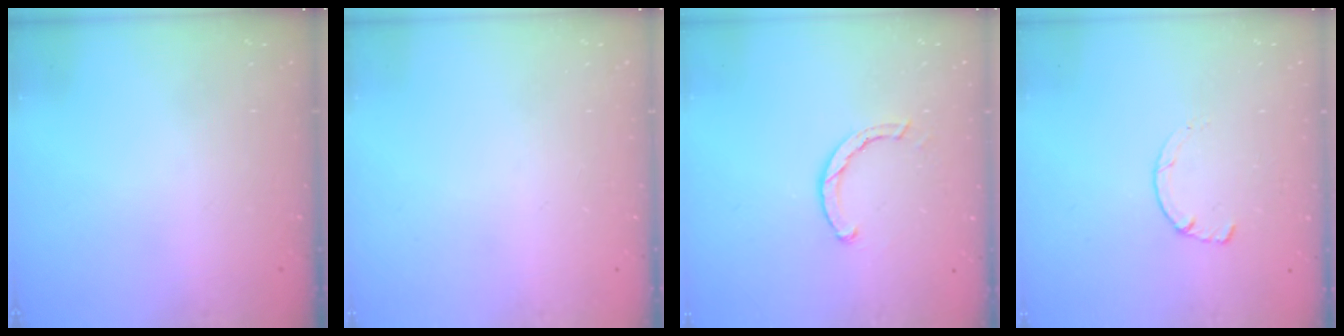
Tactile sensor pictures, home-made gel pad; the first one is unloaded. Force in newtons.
{"total": 0.0}
{"total": 2.5, "press": 2.5, "slide": 0.1}
{"total": 1.4, "press": 1.4, "slide": 0.3}